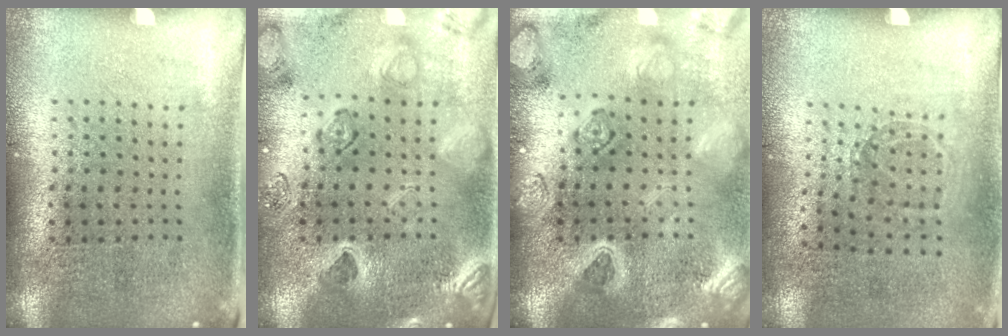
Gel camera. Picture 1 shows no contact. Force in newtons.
{"total": 2.4, "press": 2.3, "slide": 0.7}
{"total": 3.5, "press": 3.0, "slide": 1.8}
{"total": 1.1, "press": 0.9, "slide": 0.6}